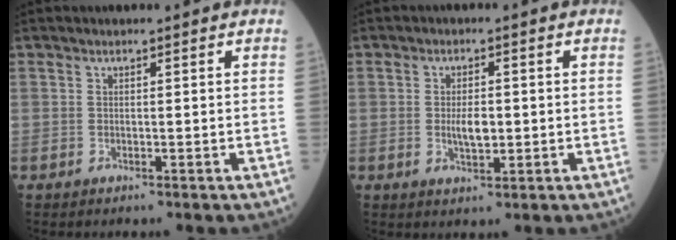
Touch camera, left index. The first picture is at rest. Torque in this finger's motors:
{"motor_torque": [0.65, -0.04, 0.10, 0.09]}